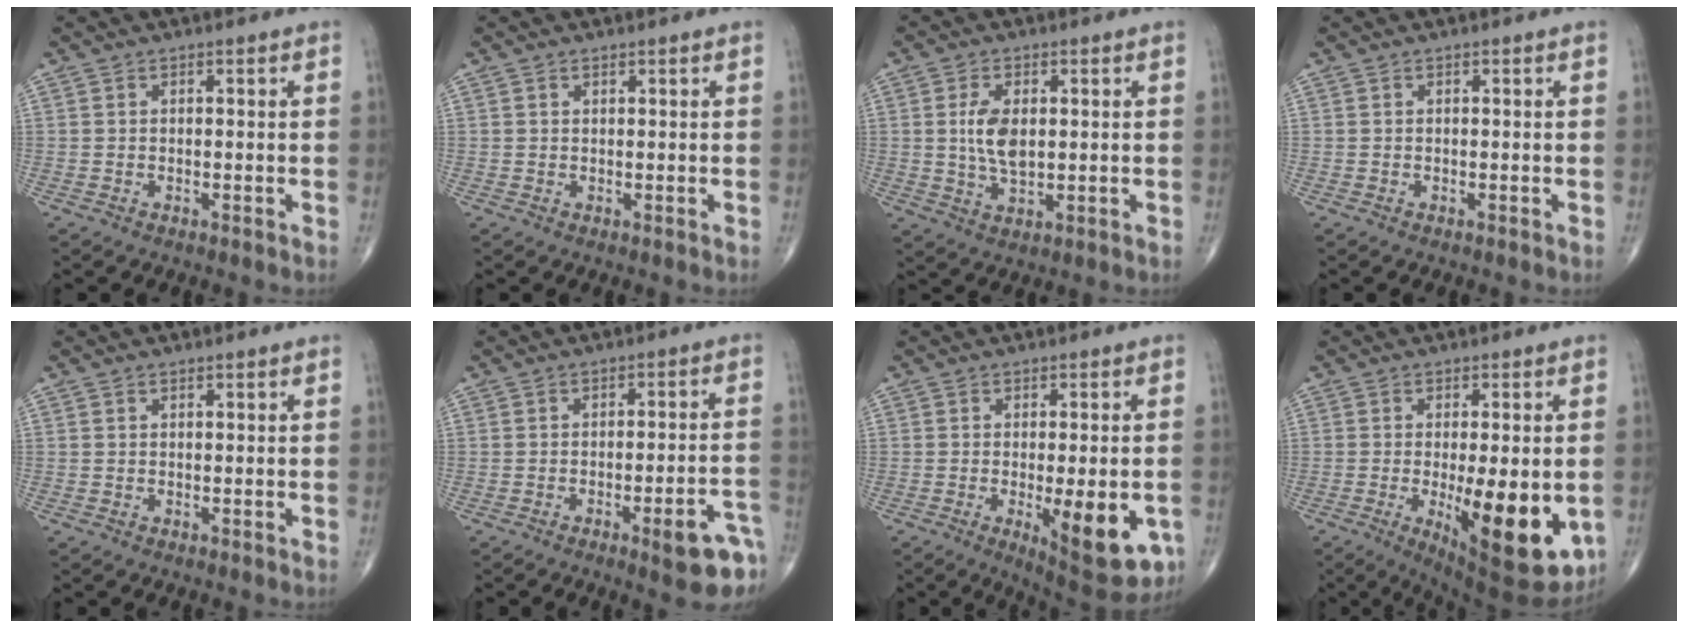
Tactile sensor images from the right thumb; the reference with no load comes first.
{"total": 0.5, "force": [0.4, 0.3, 0.2], "torque": [-0.004, -0.002, 0.006]}
{"total": 6.7, "force": [0.9, 3.6, 5.6], "torque": [-0.103, -0.007, 0.020]}
{"total": 0.0}
{"total": 0.0}
{"total": 9.9, "force": [-4.9, 2.2, 8.4], "torque": [-0.094, 0.025, -0.054]}
{"total": 13.5, "force": [-3.6, 4.6, 12.2], "torque": [-0.150, -0.015, -0.035]}
{"total": 17.9, "force": [-3.5, 6.1, 16.5], "torque": [-0.209, -0.029, -0.029]}